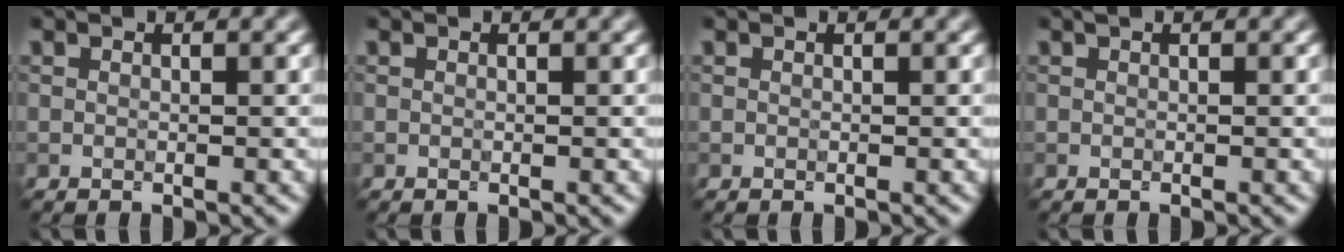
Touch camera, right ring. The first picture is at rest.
{"total": 0.0}
{"total": 0.0}
{"total": 0.6, "force": [0.4, 0.2, 0.3], "torque": [-0.002, -0.005, 0.002]}